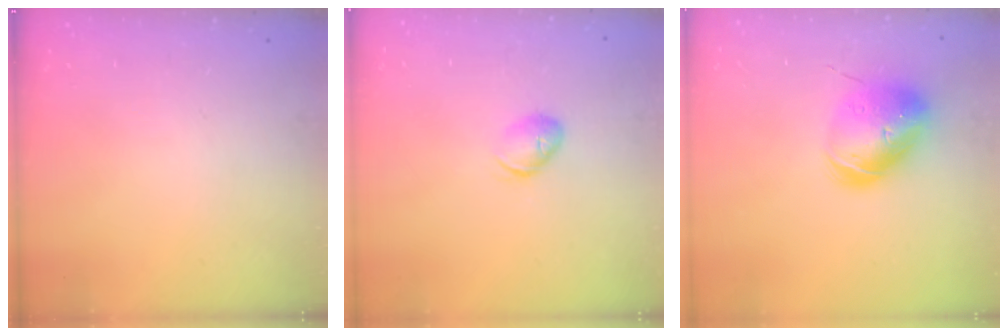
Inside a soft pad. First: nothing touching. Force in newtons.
{"total": 7.4, "press": 7.4, "slide": 0.8}
{"total": 13.6, "press": 13.5, "slide": 2.0}